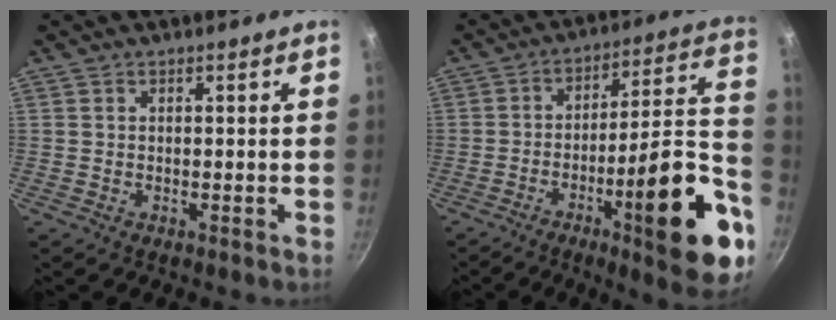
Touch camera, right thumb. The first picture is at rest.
{"total": 24.1, "force": [-9.7, 5.8, 21.2], "torque": [-0.258, 0.049, -0.146]}